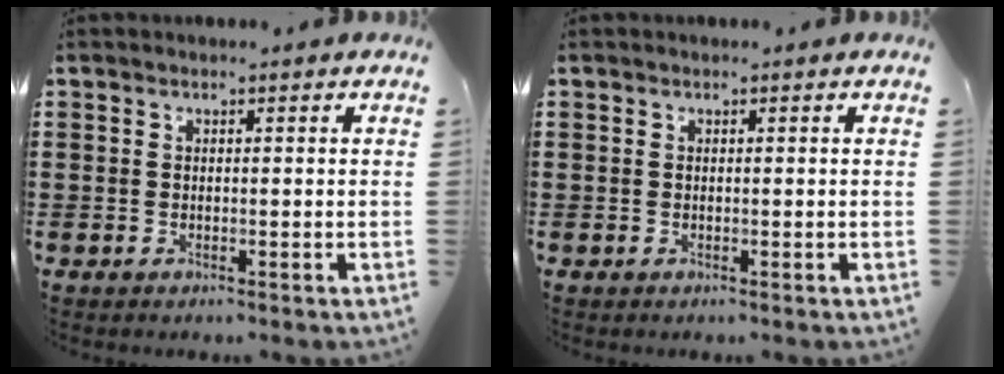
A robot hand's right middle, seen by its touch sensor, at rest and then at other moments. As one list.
[{"total": 0.0}]